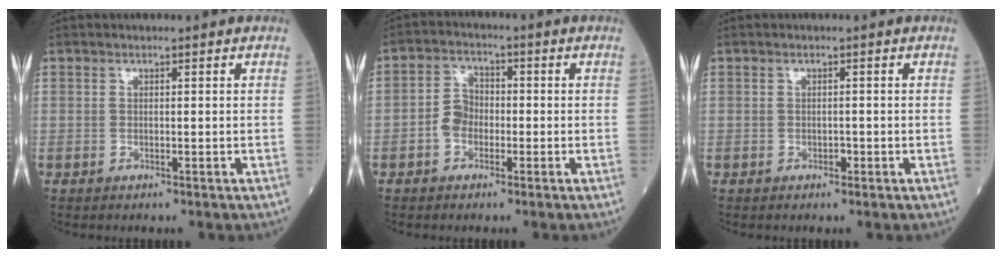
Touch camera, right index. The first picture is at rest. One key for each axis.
{"total": 3.9, "fx": -1.4, "fy": 2.9, "fz": 2.3, "tx": -0.046, "ty": 0.012, "tz": -0.031}
{"total": 0.6, "fx": -0.4, "fy": 0.4, "fz": 0.4, "tx": -0.005, "ty": 0.002, "tz": -0.006}